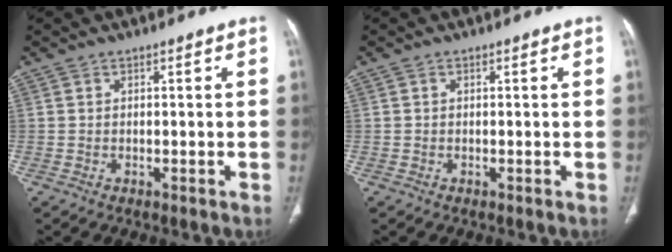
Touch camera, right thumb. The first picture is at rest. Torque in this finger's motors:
{"motor_torque": [-0.10, -0.21, -0.18, 0.07, 0.08]}